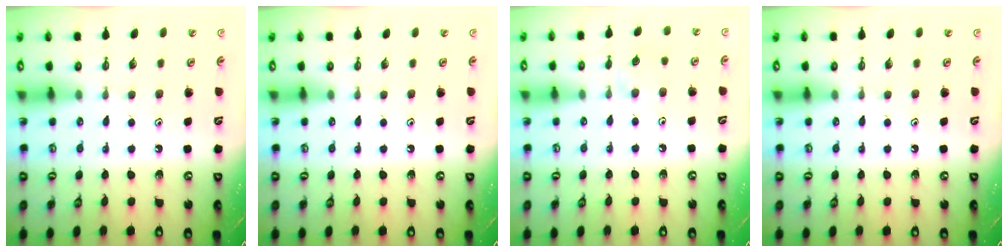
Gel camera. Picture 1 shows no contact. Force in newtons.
{"total": 0.0}
{"total": 4.1, "press": 4.0, "slide": 0.6}
{"total": 0.0}